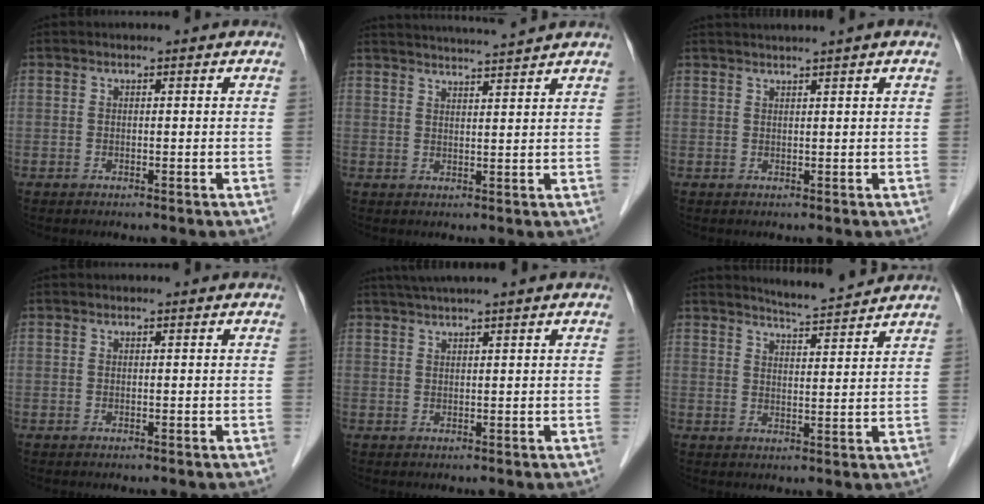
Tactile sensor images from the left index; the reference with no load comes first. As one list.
[{"total": 8.9, "force": [8.3, -1.4, 3.0], "torque": [-0.050, 0.014, 0.117]}, {"total": 4.2, "force": [3.4, -1.1, 2.3], "torque": [-0.030, 0.025, 0.056]}, {"total": 0.0}, {"total": 4.7, "force": [3.7, -1.0, 2.7], "torque": [-0.044, 0.027, 0.068]}, {"total": 6.1, "force": [5.9, -0.9, 1.2], "torque": [-0.034, -0.004, 0.088]}]